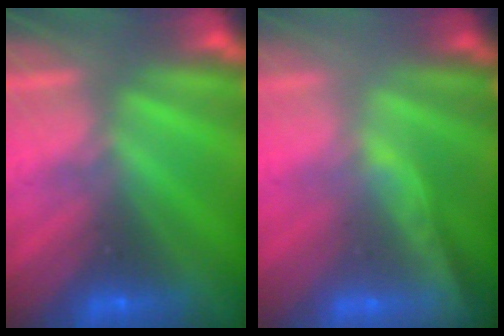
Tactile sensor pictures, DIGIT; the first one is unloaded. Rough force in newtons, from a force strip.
{"total": 1.8}